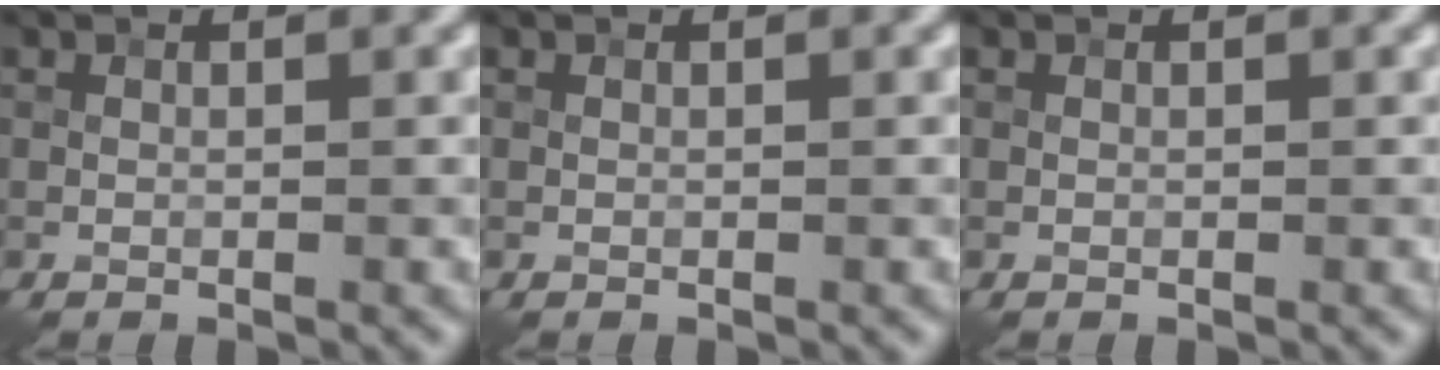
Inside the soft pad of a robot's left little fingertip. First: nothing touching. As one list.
[{"total": 0.0}, {"total": 0.0}]